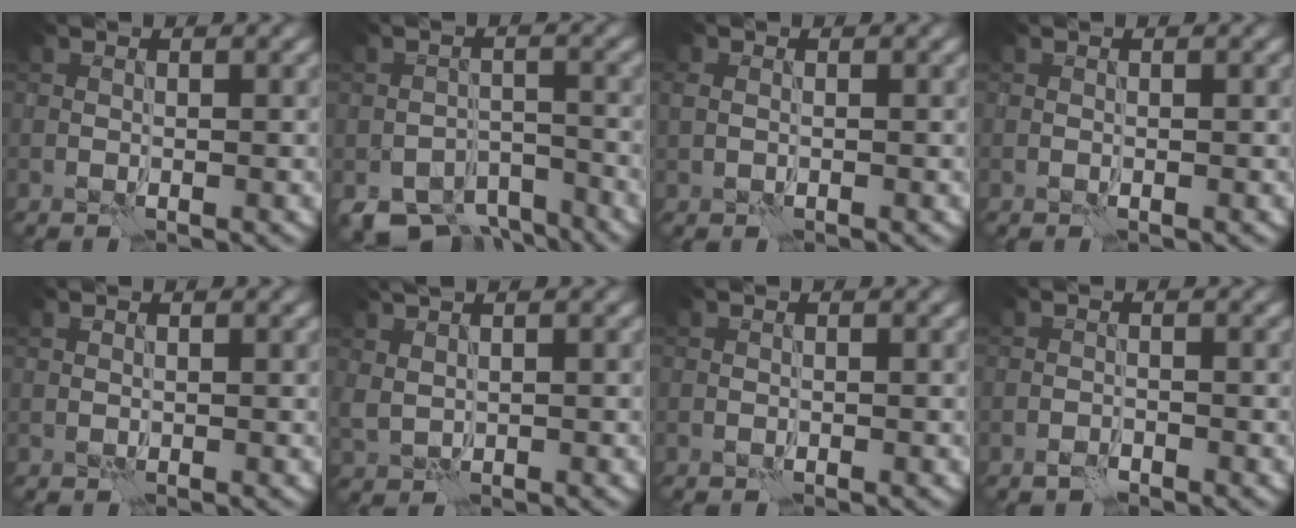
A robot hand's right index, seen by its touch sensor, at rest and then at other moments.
{"total": 7.1, "force": [-5.7, 3.3, 2.8], "torque": [-0.034, -0.015, -0.089]}
{"total": 1.1, "force": [0.2, 0.9, 0.7], "torque": [-0.012, 0.005, 0.003]}
{"total": 0.0}
{"total": 0.0}
{"total": 2.2, "force": [1.4, 0.9, 1.5], "torque": [-0.038, 0.005, 0.034]}
{"total": 0.0}
{"total": 0.9, "force": [-0.7, 0.4, 0.4], "torque": [-0.007, 0.003, -0.017]}